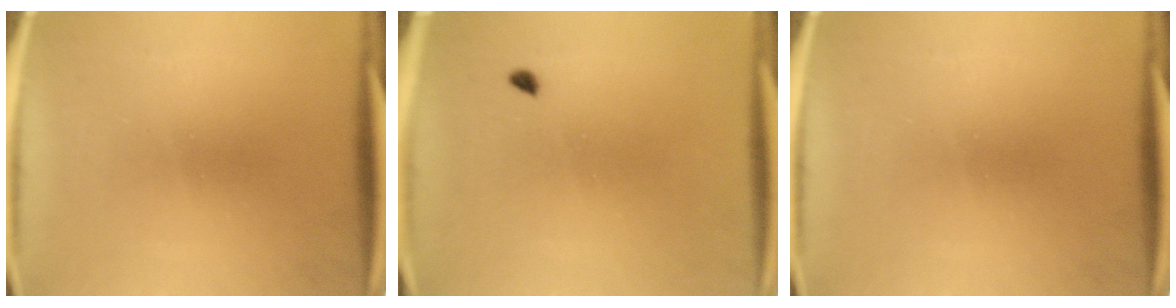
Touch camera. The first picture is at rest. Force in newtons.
{"total": 0.8}
{"total": 0.0}